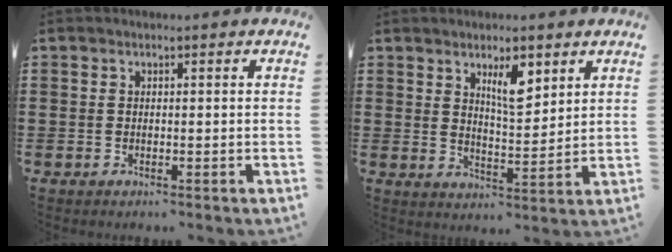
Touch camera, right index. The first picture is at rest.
{"total": 5.8, "force": [3.3, 2.0, 4.3], "torque": [-0.067, -0.006, 0.052]}